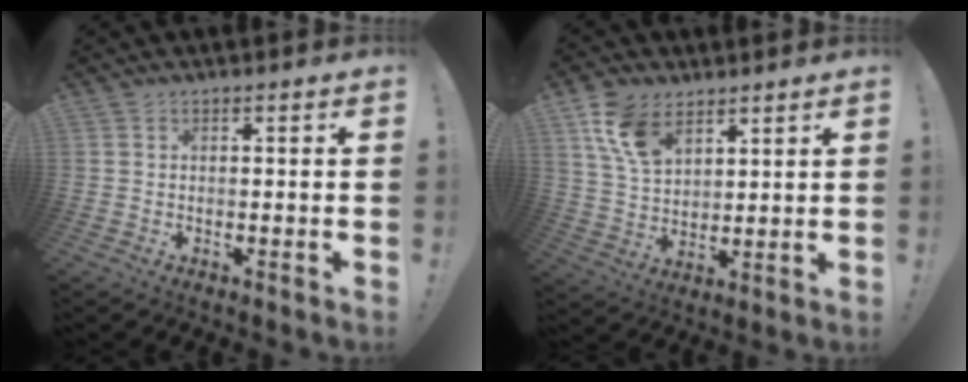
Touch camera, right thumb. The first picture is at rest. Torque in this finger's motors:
{"motor_torque": [-0.03, 0.04, 0.00, 0.49, 0.13]}